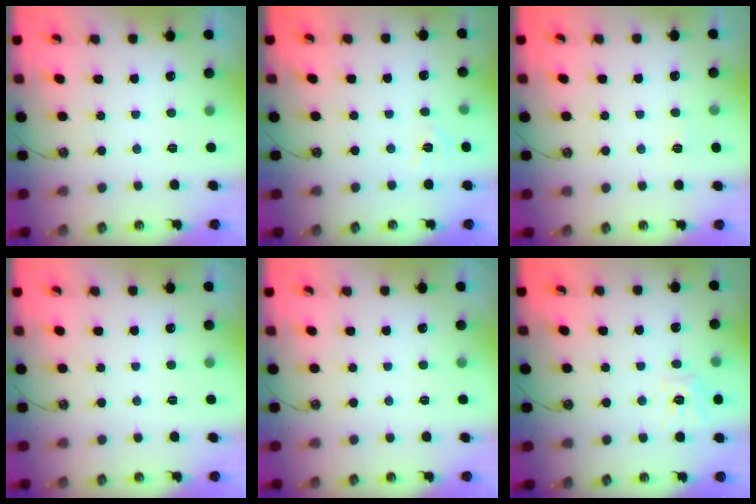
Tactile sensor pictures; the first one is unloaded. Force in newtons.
{"total": 3.9, "press": 3.9, "slide": 0.5}
{"total": 4.0, "press": 4.0, "slide": 0.6}
{"total": 0.0}
{"total": 0.0}
{"total": 9.0, "press": 8.9, "slide": 1.1}